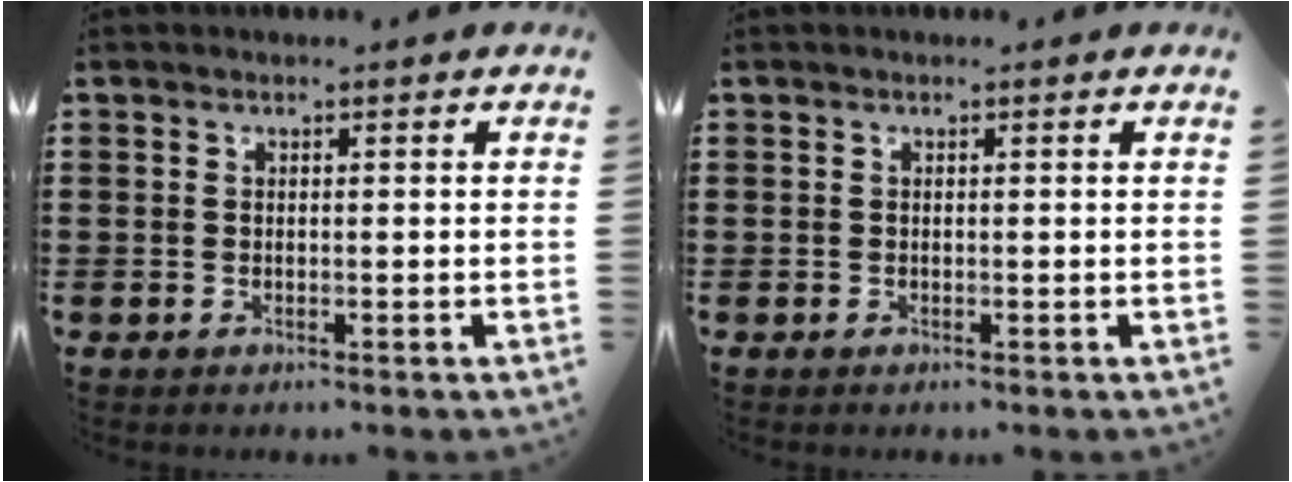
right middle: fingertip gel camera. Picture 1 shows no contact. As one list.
[{"total": 0.0}]